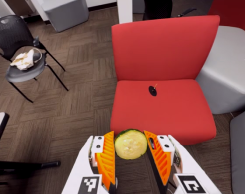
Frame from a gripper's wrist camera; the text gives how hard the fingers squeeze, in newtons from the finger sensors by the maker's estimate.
{"total": 9.3, "left": 9.4, "right": 9.3}